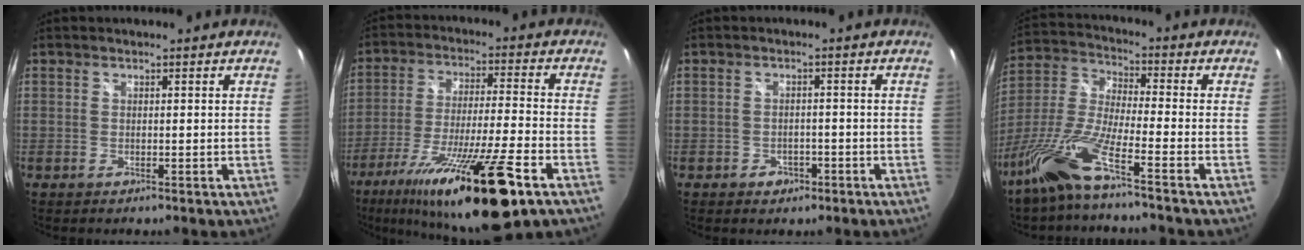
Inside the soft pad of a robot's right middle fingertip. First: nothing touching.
{"total": 22.3, "force": [-13.6, 1.8, 17.6], "torque": [-0.318, -0.051, -0.224]}
{"total": 3.1, "force": [-1.6, 2.5, 1.1], "torque": [-0.026, 0.001, -0.019]}
{"total": 11.3, "force": [-7.7, 0.3, 8.3], "torque": [-0.182, -0.004, -0.158]}